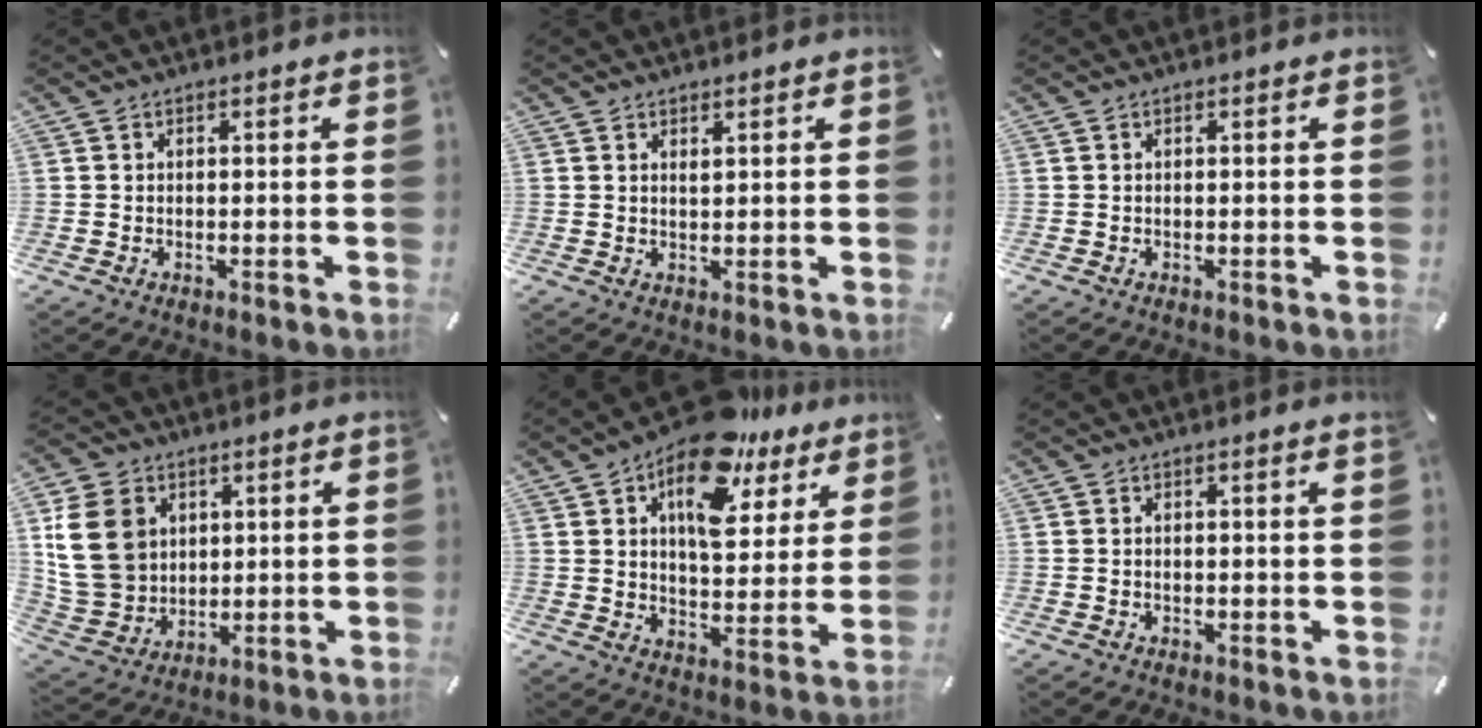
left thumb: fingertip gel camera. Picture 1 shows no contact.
{"total": 1.1, "force": [0.9, 0.4, 0.6], "torque": [-0.013, 0.000, 0.016]}
{"total": 0.0}
{"total": 14.4, "force": [4.1, 12.1, 6.7], "torque": [-0.168, -0.003, 0.080]}
{"total": 17.0, "force": [10.5, 8.8, 10.1], "torque": [-0.148, -0.058, 0.179]}
{"total": 0.7, "force": [0.2, 0.0, 0.6], "torque": [-0.011, -0.001, 0.004]}